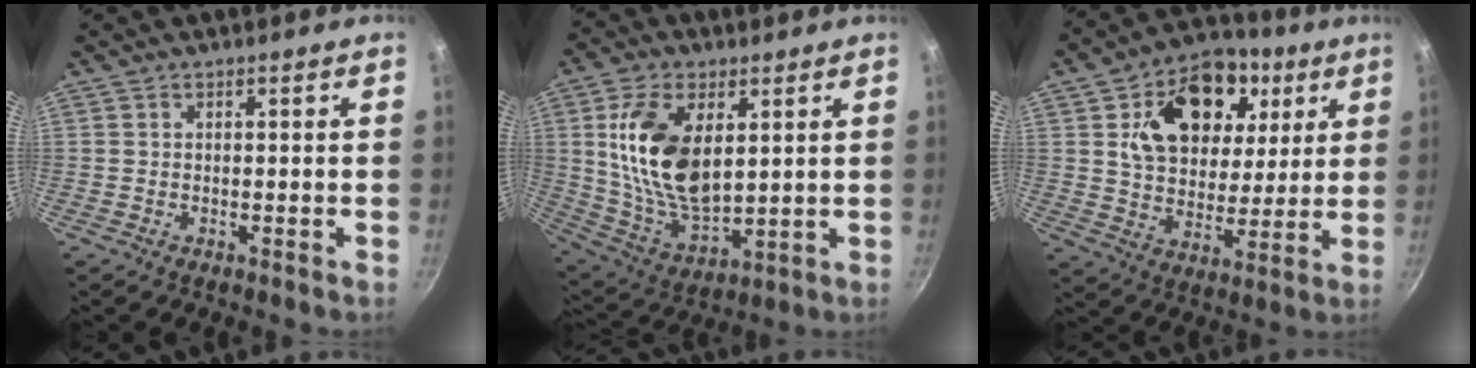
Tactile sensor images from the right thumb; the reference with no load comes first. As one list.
[{"total": 17.8, "force": [4.1, 9.9, 14.1], "torque": [-0.251, -0.022, 0.091]}, {"total": 20.6, "force": [7.1, 14.5, 12.8], "torque": [-0.181, -0.007, 0.110]}]